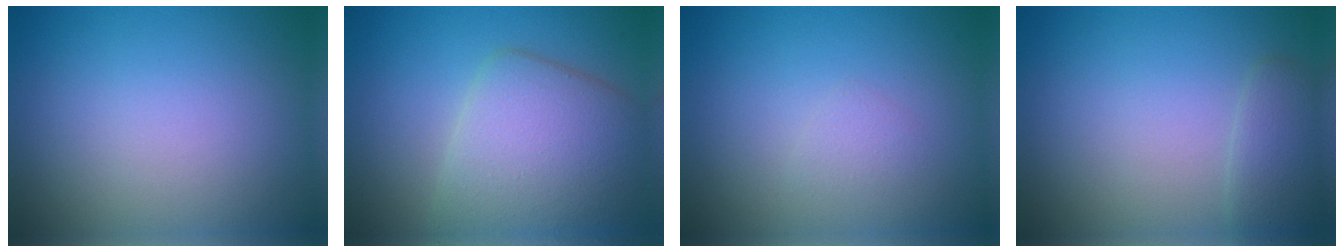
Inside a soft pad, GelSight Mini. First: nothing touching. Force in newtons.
{"total": 6.5, "press": 6.5, "slide": 0.3}
{"total": 0.8, "press": 0.8, "slide": 0.0}
{"total": 2.1, "press": 2.0, "slide": 0.1}